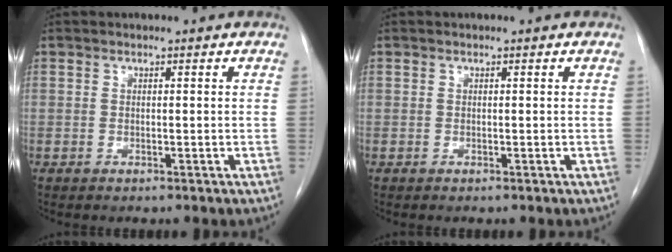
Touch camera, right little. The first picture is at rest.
{"total": 0.0}